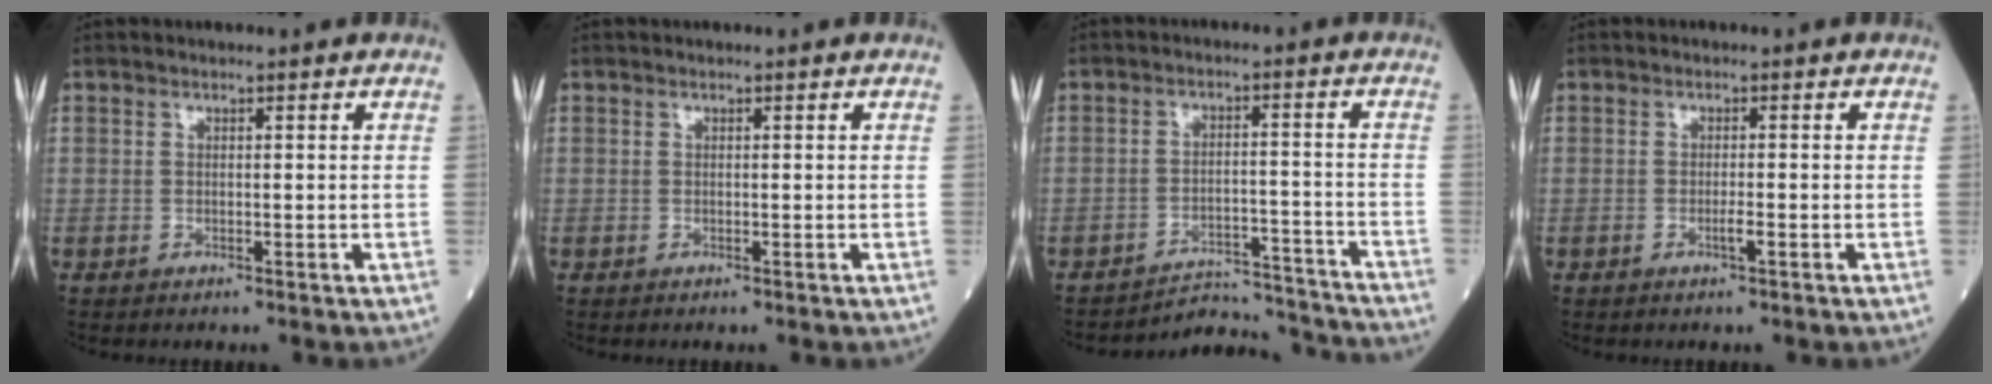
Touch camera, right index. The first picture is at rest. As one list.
[{"total": 0.0}, {"total": 9.6, "force": [-9.5, 0.5, -1.2], "torque": [0.018, 0.030, -0.130]}, {"total": 1.3, "force": [-0.5, -0.1, 1.2], "torque": [-0.025, -0.001, -0.008]}]